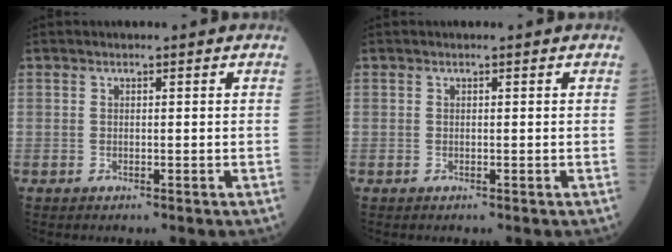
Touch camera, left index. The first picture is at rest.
{"total": 0.0}